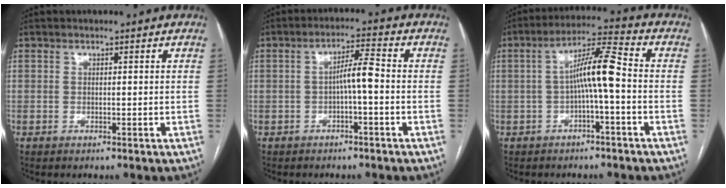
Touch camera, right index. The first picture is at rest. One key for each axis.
{"total": 4.4, "fx": -0.7, "fy": 0.4, "fz": 4.3, "tx": -0.068, "ty": 0.015, "tz": -0.009}
{"total": 7.9, "fx": -0.8, "fy": 0.6, "fz": 7.8, "tx": -0.137, "ty": 0.028, "tz": -0.017}